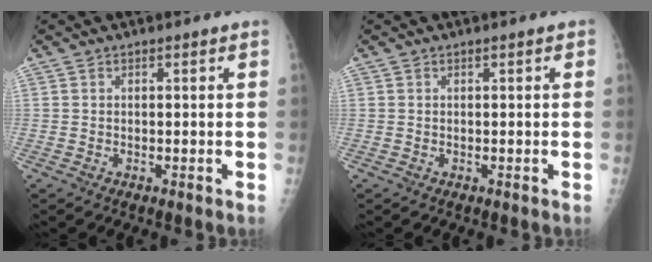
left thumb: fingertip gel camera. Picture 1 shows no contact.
{"total": 0.6, "force": [0.2, 0.3, 0.4], "torque": [-0.005, 0.002, 0.000]}